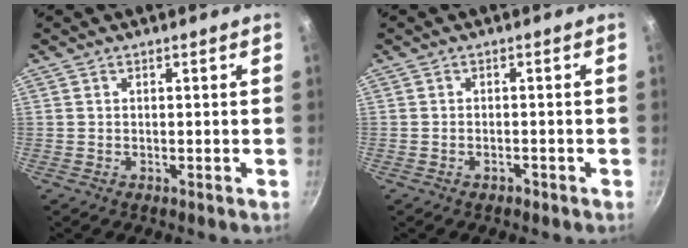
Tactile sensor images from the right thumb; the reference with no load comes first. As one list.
[{"total": 1.2, "force": [-0.9, 0.6, 0.6], "torque": [-0.008, 0.010, -0.011]}]